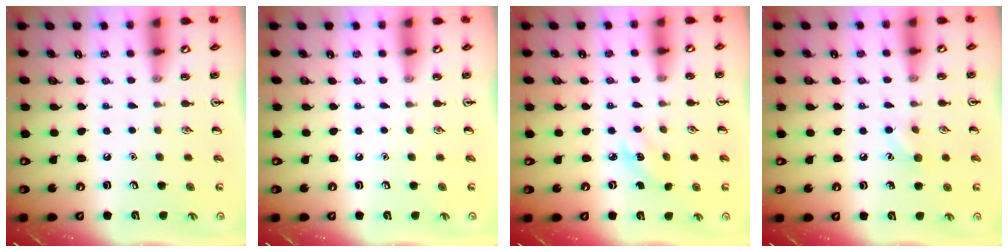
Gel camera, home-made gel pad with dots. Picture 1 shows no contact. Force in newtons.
{"total": 0.0}
{"total": 2.3, "press": 2.1, "slide": 0.8}
{"total": 6.3, "press": 6.0, "slide": 2.0}